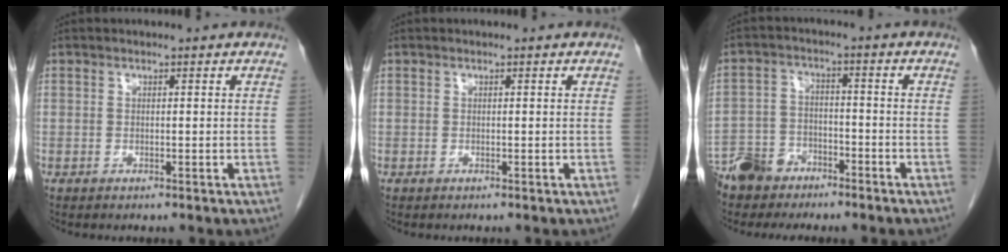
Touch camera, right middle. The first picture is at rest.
{"total": 0.0}
{"total": 6.4, "force": [-5.3, 3.2, 1.6], "torque": [-0.036, -0.003, -0.105]}